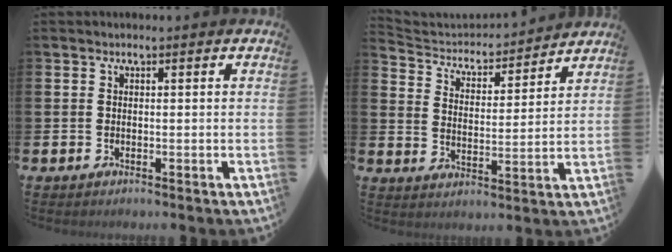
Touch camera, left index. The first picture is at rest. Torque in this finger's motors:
{"motor_torque": [0.61, -1.17, -0.02, -0.01]}